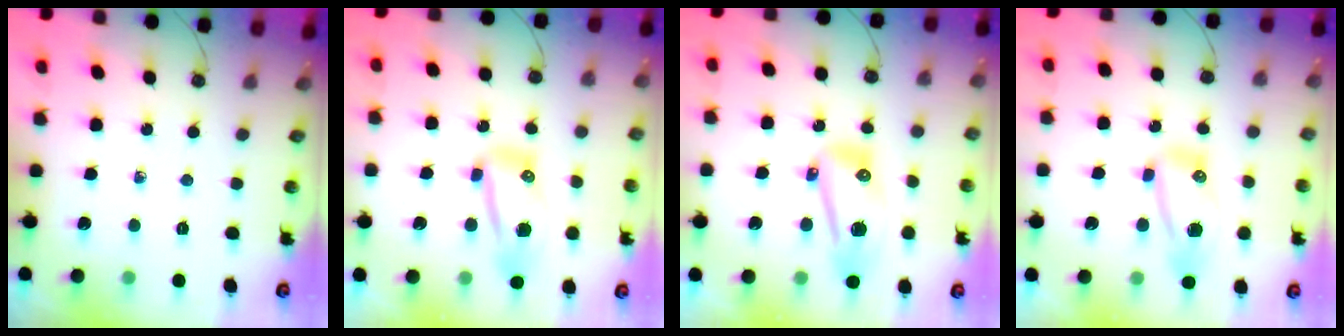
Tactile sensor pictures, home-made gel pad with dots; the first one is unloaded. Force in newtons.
{"total": 9.4, "press": 9.3, "slide": 1.1}
{"total": 12.6, "press": 12.5, "slide": 1.5}
{"total": 14.7, "press": 11.6, "slide": 9.2}